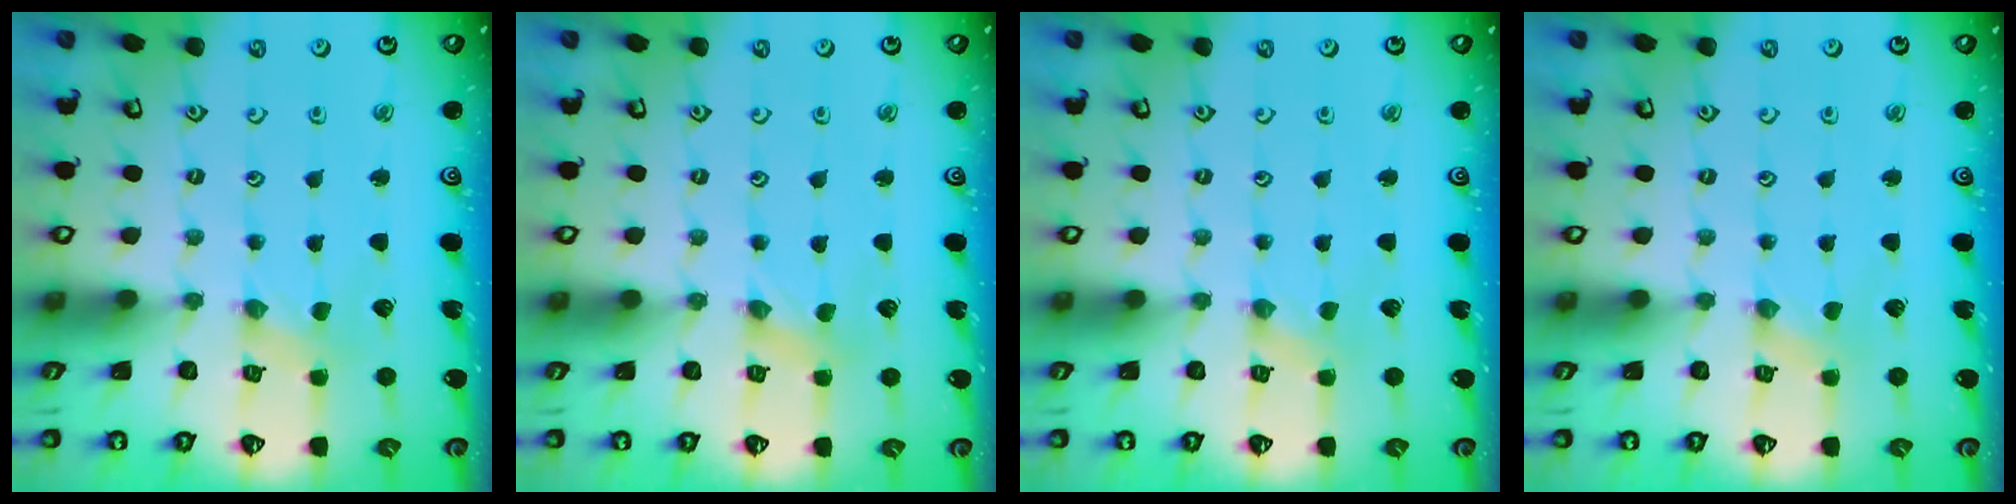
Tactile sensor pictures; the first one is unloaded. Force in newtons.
{"total": 0.8, "press": 0.8, "slide": 0.2}
{"total": 0.0}
{"total": 0.0}